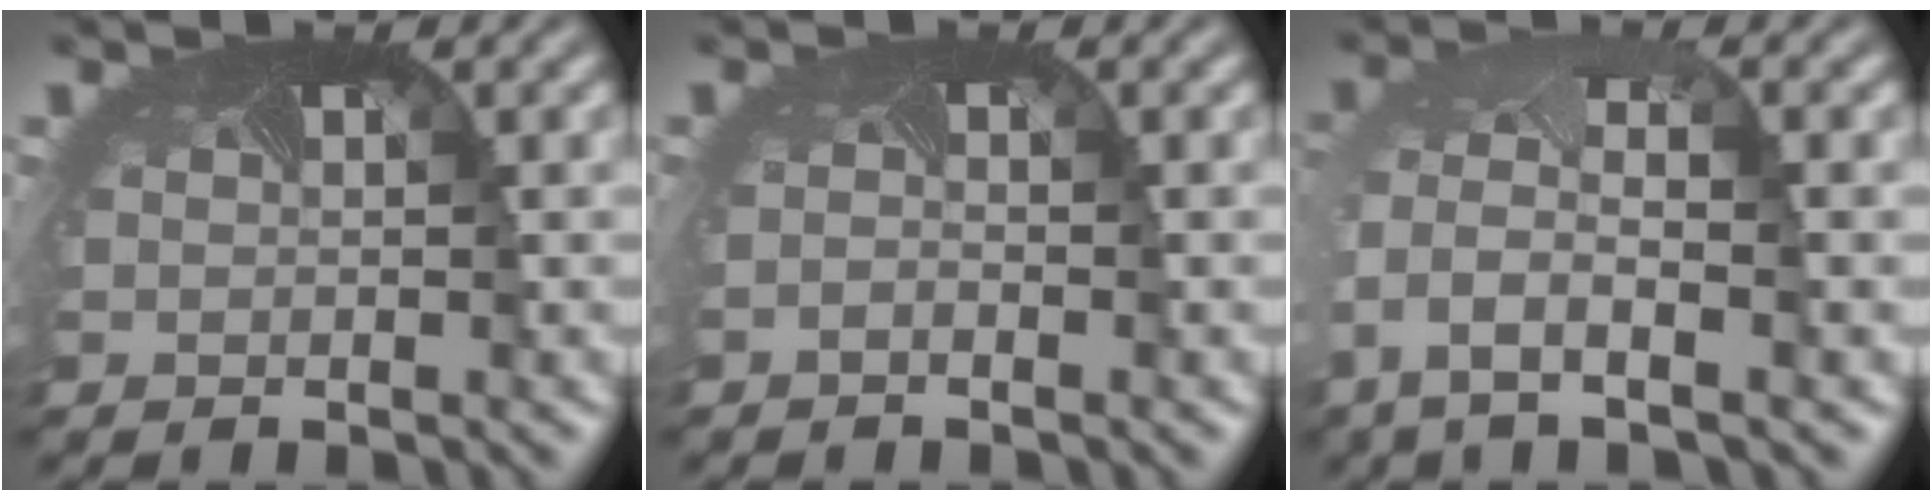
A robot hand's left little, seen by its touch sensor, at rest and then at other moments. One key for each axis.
{"total": 0.7, "fx": -0.5, "fy": -0.4, "fz": -0.2, "tx": -0.006, "ty": -0.005, "tz": -0.014}
{"total": 6.6, "fx": -2.1, "fy": 3.3, "fz": 5.4, "tx": -0.147, "ty": -0.018, "tz": -0.038}